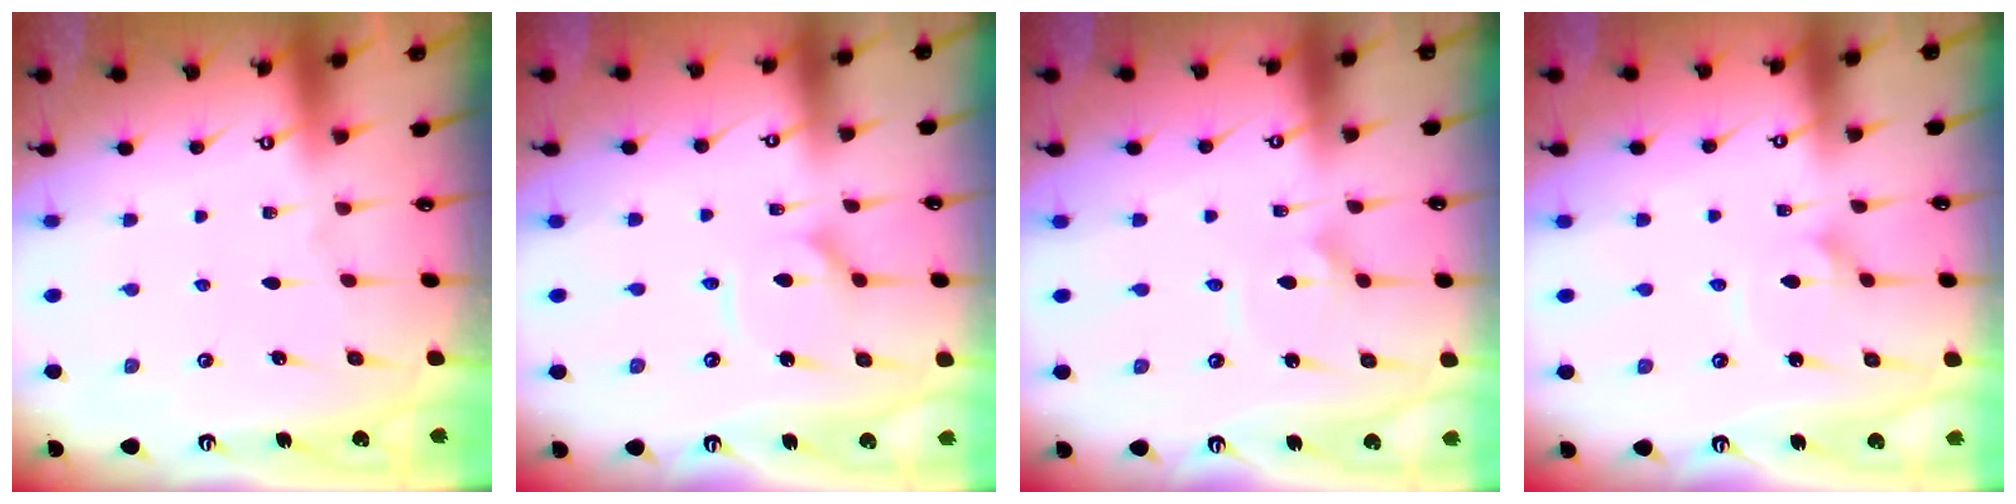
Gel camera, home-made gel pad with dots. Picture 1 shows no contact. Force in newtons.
{"total": 4.9, "press": 4.9, "slide": 0.5}
{"total": 2.4, "press": 2.4, "slide": 0.0}
{"total": 1.7, "press": 1.7, "slide": 0.0}